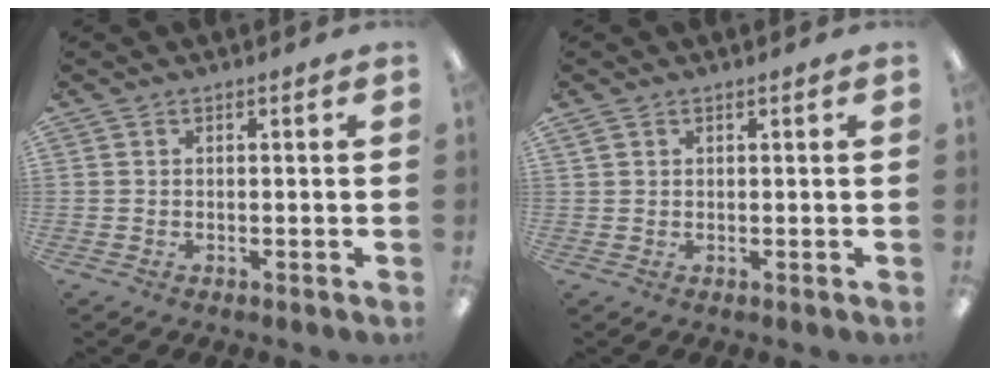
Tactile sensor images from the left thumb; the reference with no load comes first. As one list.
[{"total": 1.3, "force": [0.8, 0.9, 0.5], "torque": [-0.012, 0.000, 0.015]}]